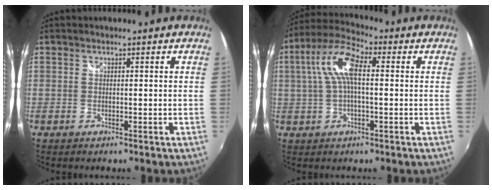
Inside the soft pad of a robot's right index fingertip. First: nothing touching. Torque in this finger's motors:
{"motor_torque": [1.40, 0.23, 0.73, 0.17]}